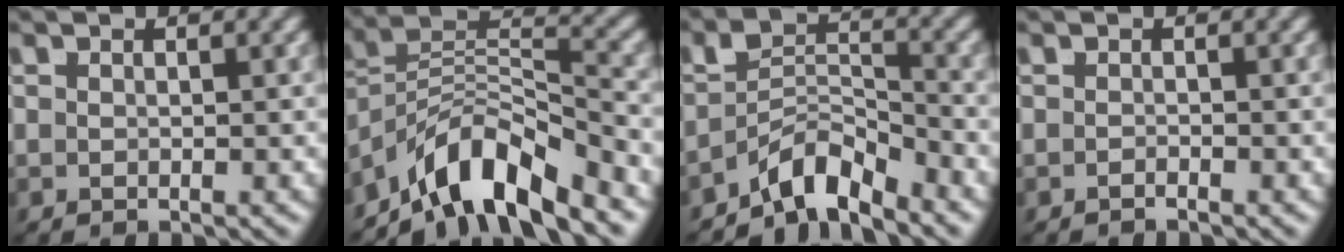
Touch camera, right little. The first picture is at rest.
{"total": 10.6, "force": [-4.9, 6.5, 6.7], "torque": [-0.107, -0.027, -0.075]}
{"total": 5.9, "force": [-4.6, 2.5, 2.9], "torque": [-0.036, -0.022, -0.070]}
{"total": 1.0, "force": [-0.7, -0.7, -0.2], "torque": [0.009, -0.006, -0.009]}